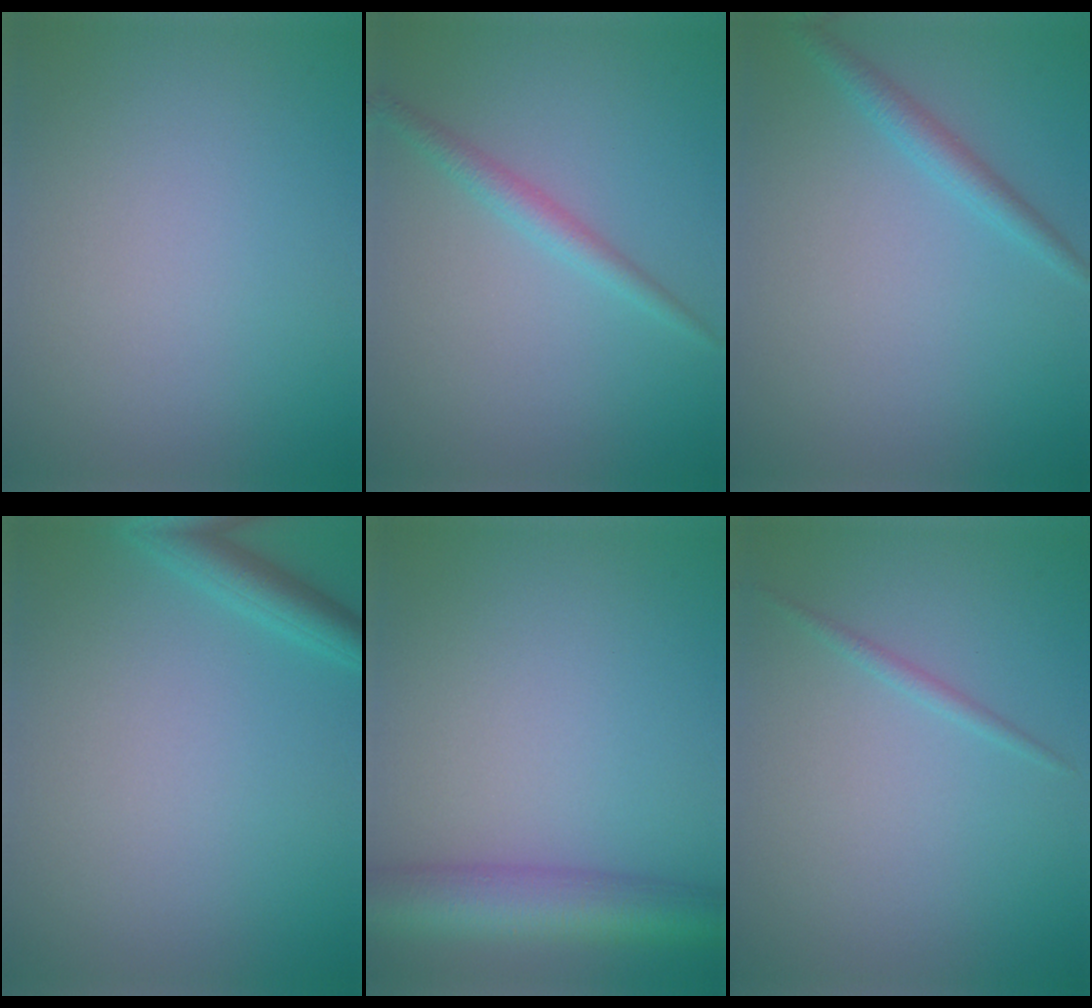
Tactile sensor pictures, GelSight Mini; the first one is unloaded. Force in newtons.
{"total": 1.9, "press": 1.9, "slide": 0.1}
{"total": 1.9, "press": 1.9, "slide": 0.1}
{"total": 2.5, "press": 2.5, "slide": 0.1}
{"total": 6.6, "press": 6.6, "slide": 0.3}
{"total": 0.9, "press": 0.9, "slide": 0.0}